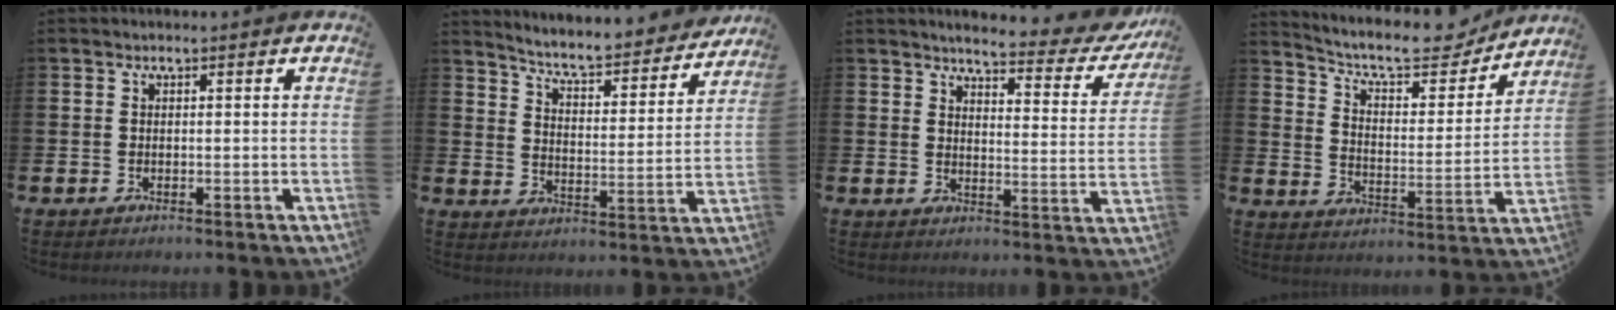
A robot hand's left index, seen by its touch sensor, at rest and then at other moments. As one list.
[{"total": 6.6, "force": [6.3, 0.7, 1.9], "torque": [-0.063, -0.052, 0.103]}, {"total": 4.3, "force": [4.0, 0.8, 1.5], "torque": [-0.037, -0.034, 0.059]}, {"total": 9.6, "force": [8.7, 2.5, 3.4], "torque": [-0.085, -0.059, 0.146]}]